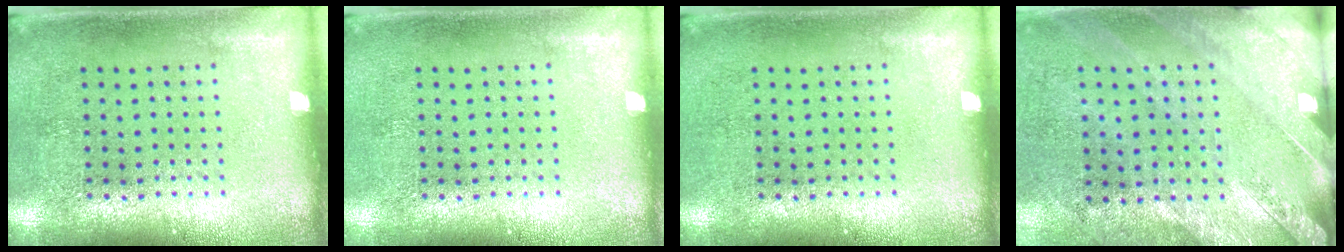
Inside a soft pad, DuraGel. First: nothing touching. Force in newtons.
{"total": 0.0}
{"total": 0.0}
{"total": 2.4, "press": 2.0, "slide": 1.3}